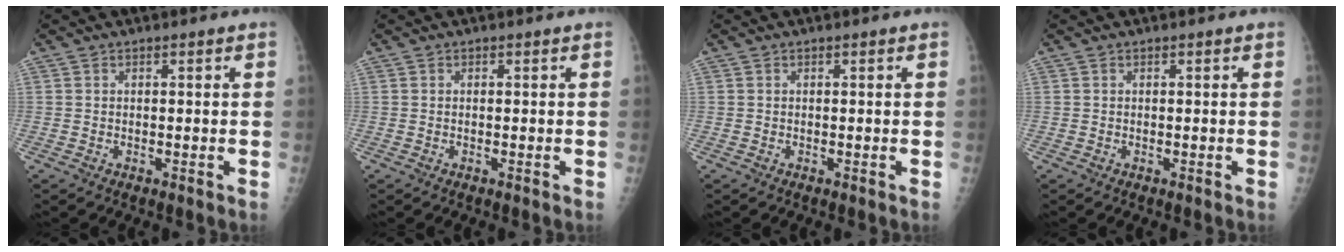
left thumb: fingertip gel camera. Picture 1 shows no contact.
{"total": 0.0}
{"total": 0.0}
{"total": 0.0}